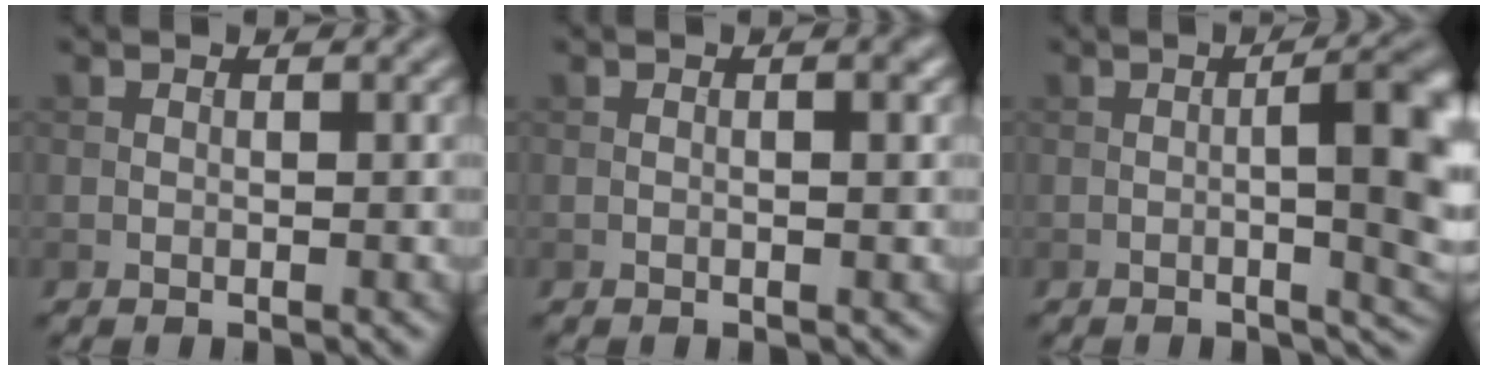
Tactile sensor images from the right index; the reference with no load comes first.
{"total": 1.8, "force": [0.2, 0.5, 1.7], "torque": [-0.019, -0.004, -0.003]}
{"total": 10.1, "force": [-0.3, 3.2, 9.6], "torque": [-0.104, 0.002, -0.002]}